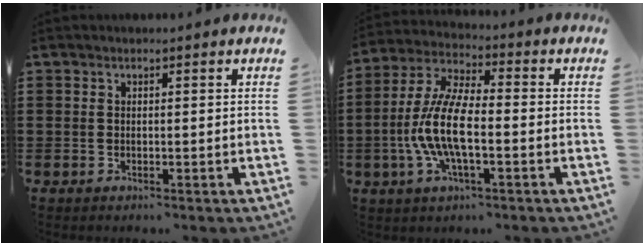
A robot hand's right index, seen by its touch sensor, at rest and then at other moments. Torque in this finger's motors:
{"motor_torque": [2.14, 0.00, 1.05, 0.21]}